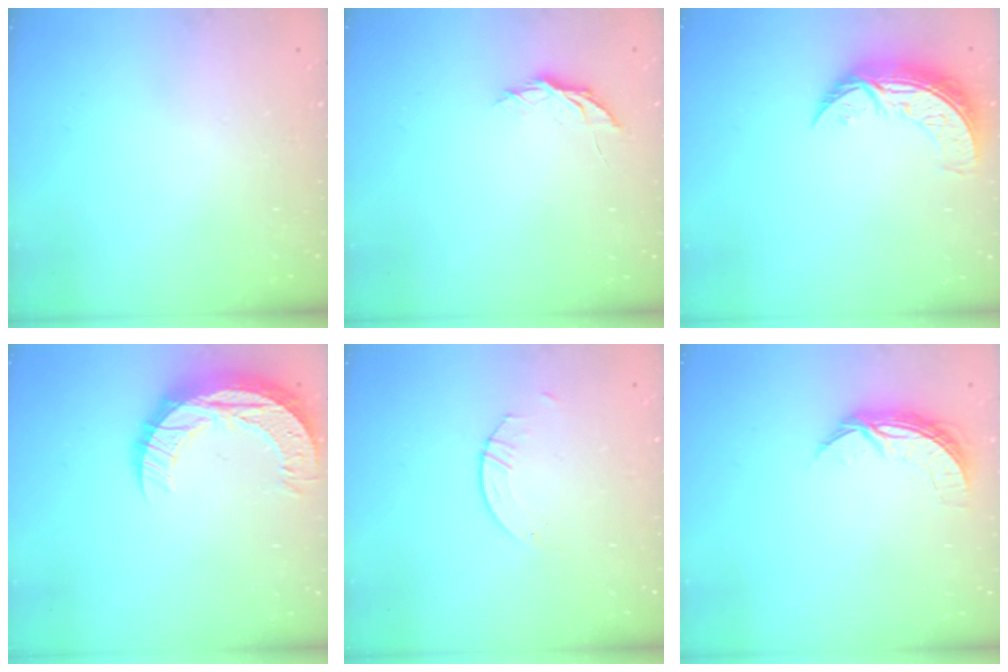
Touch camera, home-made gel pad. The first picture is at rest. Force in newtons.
{"total": 5.1, "press": 5.1, "slide": 0.4}
{"total": 9.1, "press": 9.0, "slide": 0.8}
{"total": 12.7, "press": 12.7, "slide": 0.9}
{"total": 2.6, "press": 2.6, "slide": 0.2}
{"total": 7.1, "press": 7.0, "slide": 0.7}